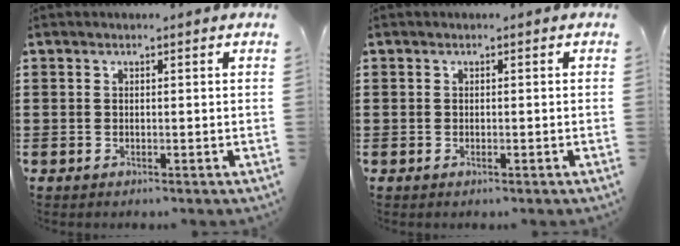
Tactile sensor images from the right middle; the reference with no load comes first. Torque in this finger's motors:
{"motor_torque": [-0.04, 0.14, -0.11, -0.01]}